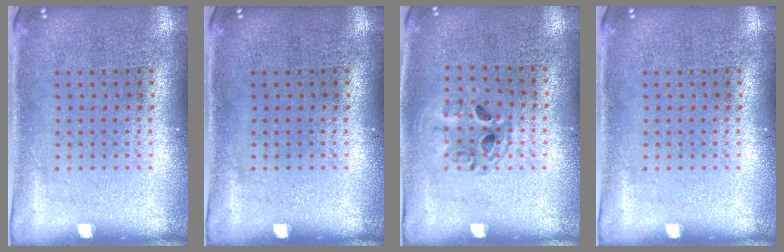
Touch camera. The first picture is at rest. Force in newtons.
{"total": 0.0}
{"total": 1.3, "press": 1.2, "slide": 0.2}
{"total": 0.0}